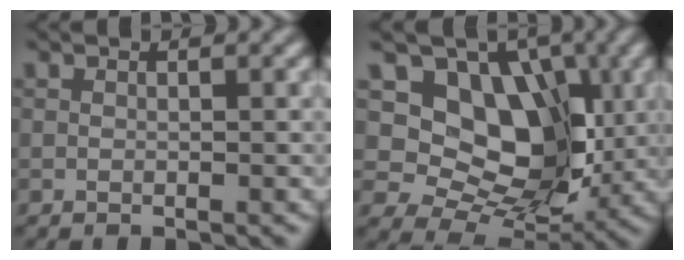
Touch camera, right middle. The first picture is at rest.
{"total": 9.3, "force": [2.3, 7.0, 5.7], "torque": [-0.085, -0.015, 0.026]}